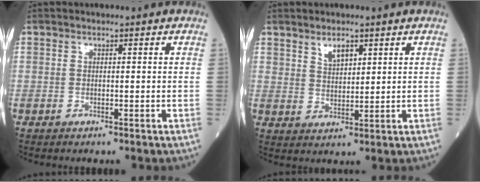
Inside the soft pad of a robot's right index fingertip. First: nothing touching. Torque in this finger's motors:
{"motor_torque": [0.19, 0.11, 0.02, 0.00]}